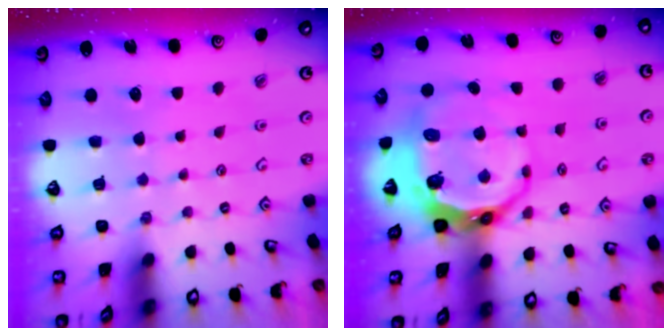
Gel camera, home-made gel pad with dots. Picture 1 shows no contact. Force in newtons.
{"total": 12.1, "press": 11.3, "slide": 4.1}